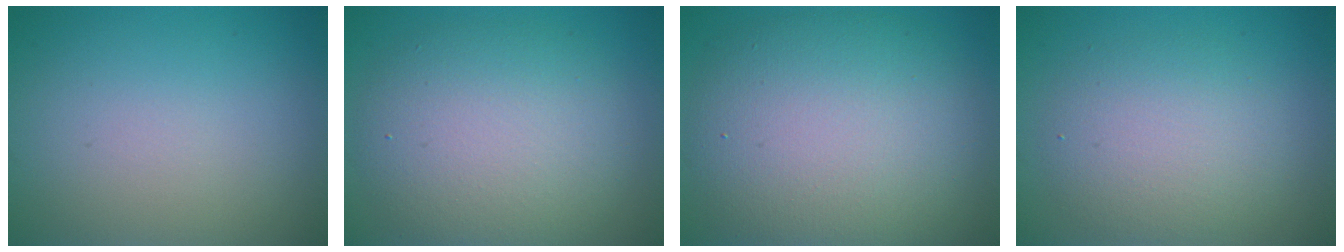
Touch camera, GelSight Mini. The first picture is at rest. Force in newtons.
{"total": 7.5, "press": 7.5, "slide": 0.4}
{"total": 10.9, "press": 10.8, "slide": 0.7}
{"total": 4.6, "press": 4.5, "slide": 0.1}